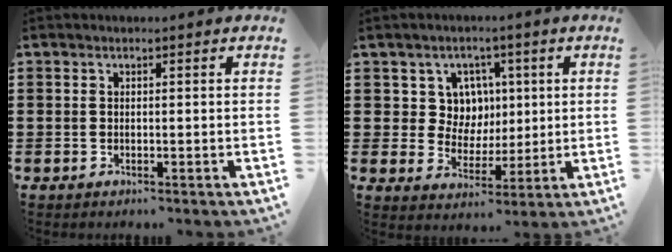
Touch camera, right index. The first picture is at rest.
{"total": 6.9, "force": [2.5, 6.2, 2.0], "torque": [-0.064, 0.010, 0.047]}